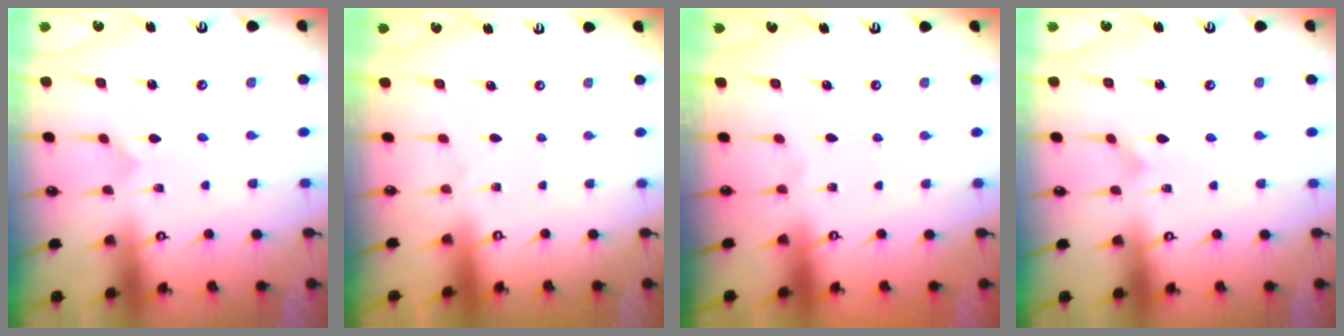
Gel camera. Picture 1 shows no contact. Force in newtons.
{"total": 0.0}
{"total": 0.0}
{"total": 1.7, "press": 1.7, "slide": 0.0}